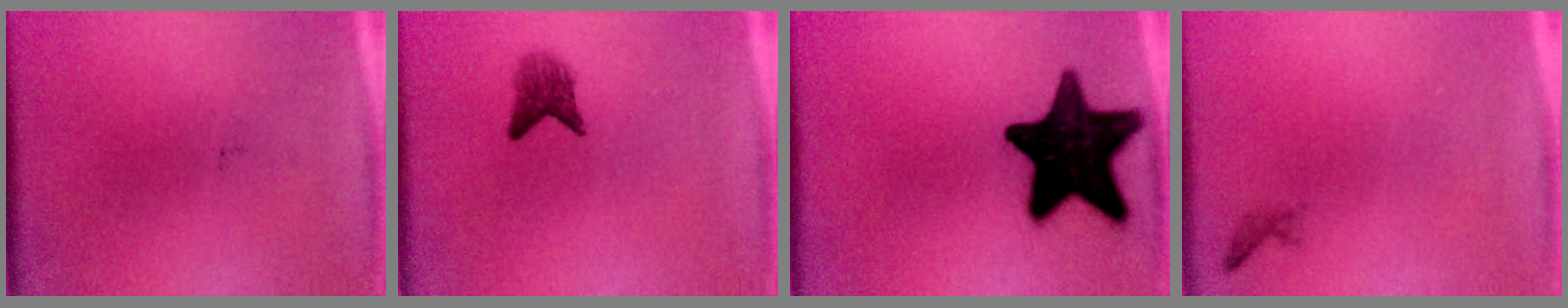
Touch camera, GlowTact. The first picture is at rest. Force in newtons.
{"total": 2.8}
{"total": 17.4}
{"total": 0.6}